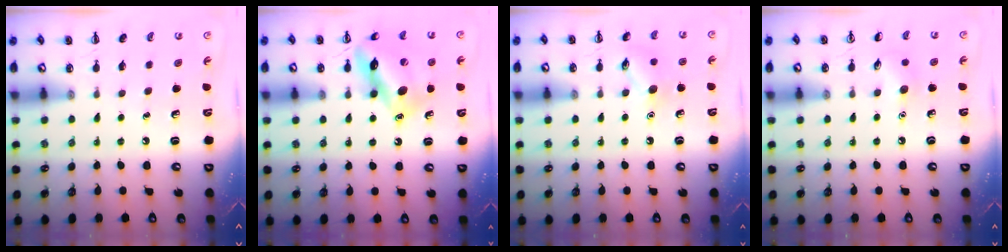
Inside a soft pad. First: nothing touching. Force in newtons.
{"total": 14.2, "press": 14.0, "slide": 2.1}
{"total": 8.9, "press": 8.9, "slide": 0.5}
{"total": 6.0, "press": 5.8, "slide": 1.5}